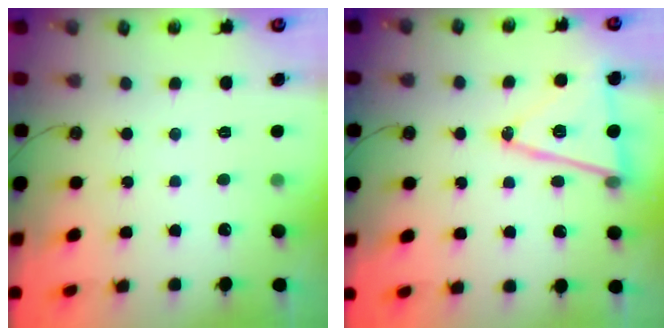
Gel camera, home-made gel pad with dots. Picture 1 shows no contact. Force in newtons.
{"total": 14.8, "press": 14.3, "slide": 3.9}